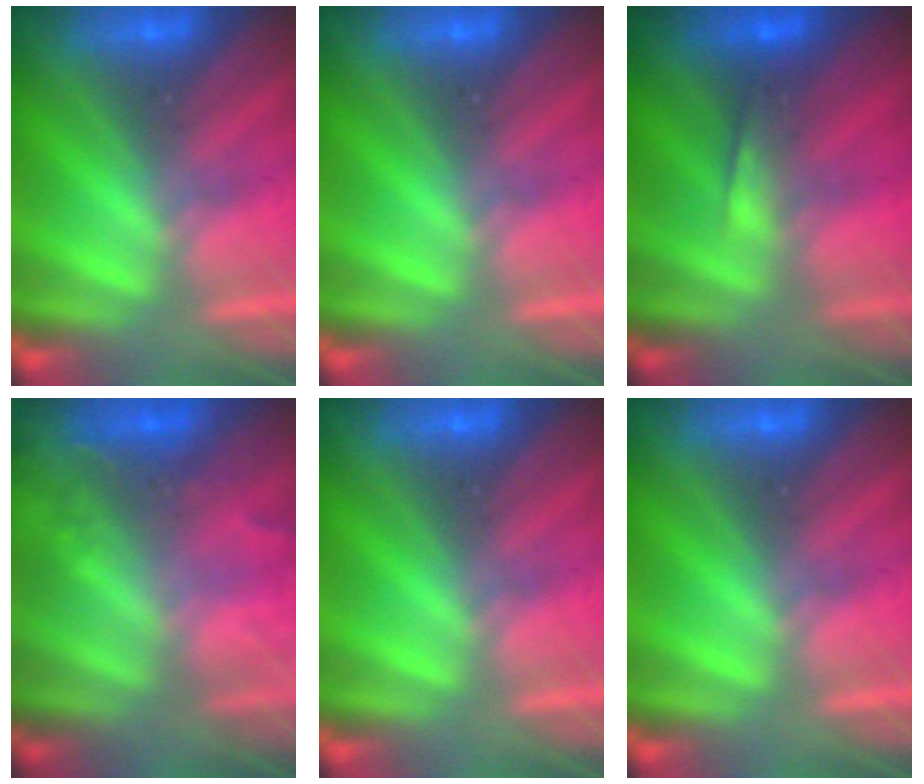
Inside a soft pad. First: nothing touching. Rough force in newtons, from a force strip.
{"total": 0.0}
{"total": 3.4}
{"total": 2.2}
{"total": 0.0}
{"total": 0.0}